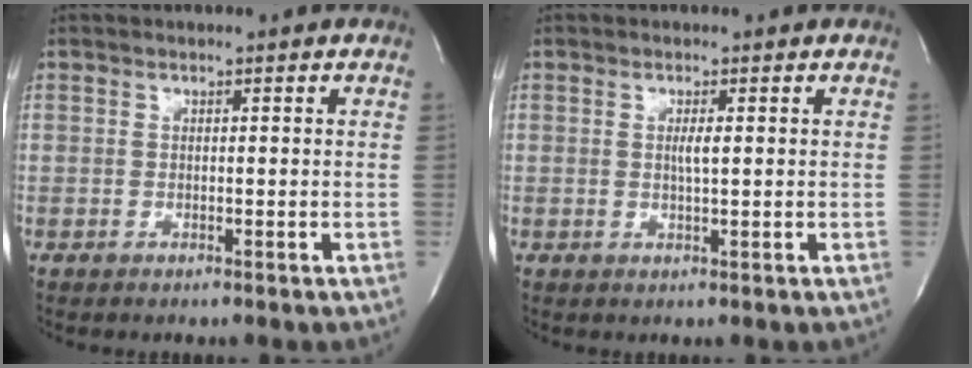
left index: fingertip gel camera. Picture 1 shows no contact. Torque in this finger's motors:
{"motor_torque": [0.18, 0.06, 0.01, 0.02]}